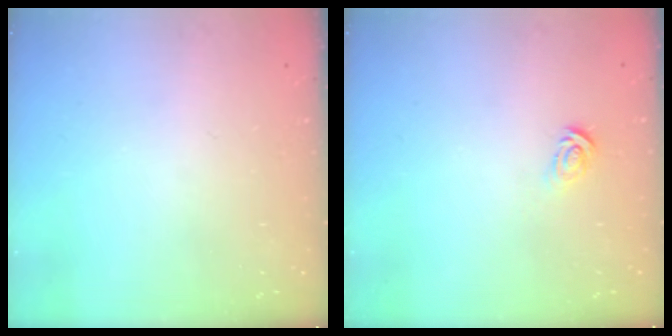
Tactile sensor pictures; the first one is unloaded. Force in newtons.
{"total": 2.8, "press": 2.8, "slide": 0.2}